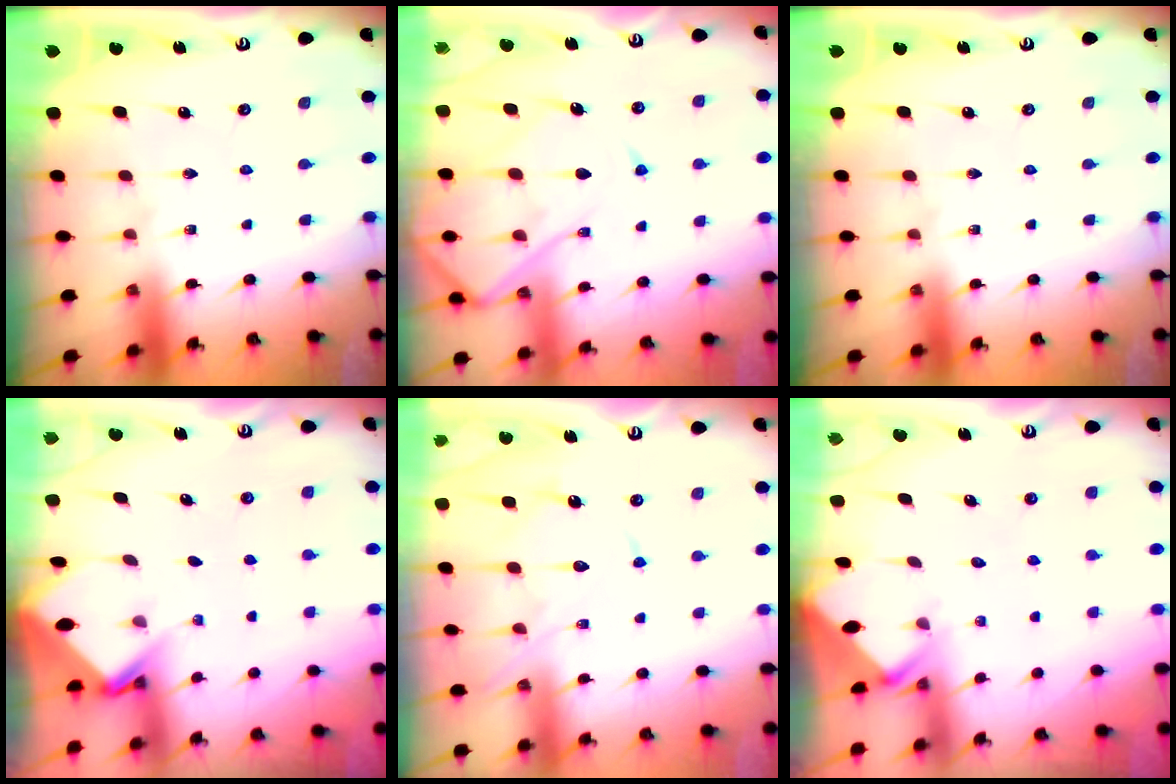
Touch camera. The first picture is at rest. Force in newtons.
{"total": 14.6, "press": 14.6, "slide": 1.3}
{"total": 0.0}
{"total": 2.9, "press": 2.9, "slide": 0.3}
{"total": 12.4, "press": 12.4, "slide": 1.0}
{"total": 3.6, "press": 3.6, "slide": 0.3}